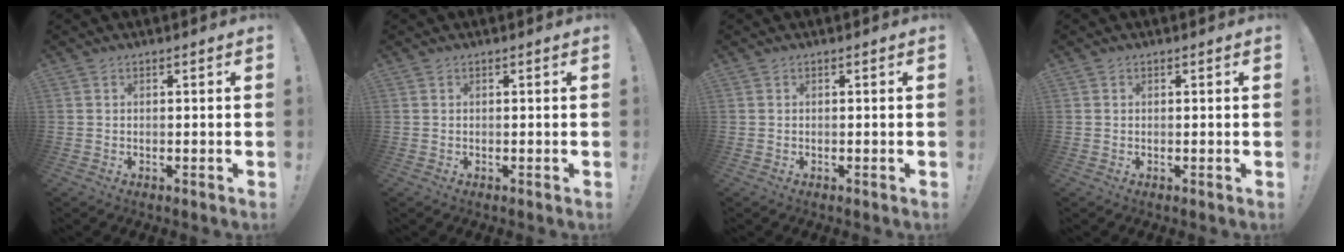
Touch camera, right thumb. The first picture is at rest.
{"total": 0.0}
{"total": 0.0}
{"total": 0.0}